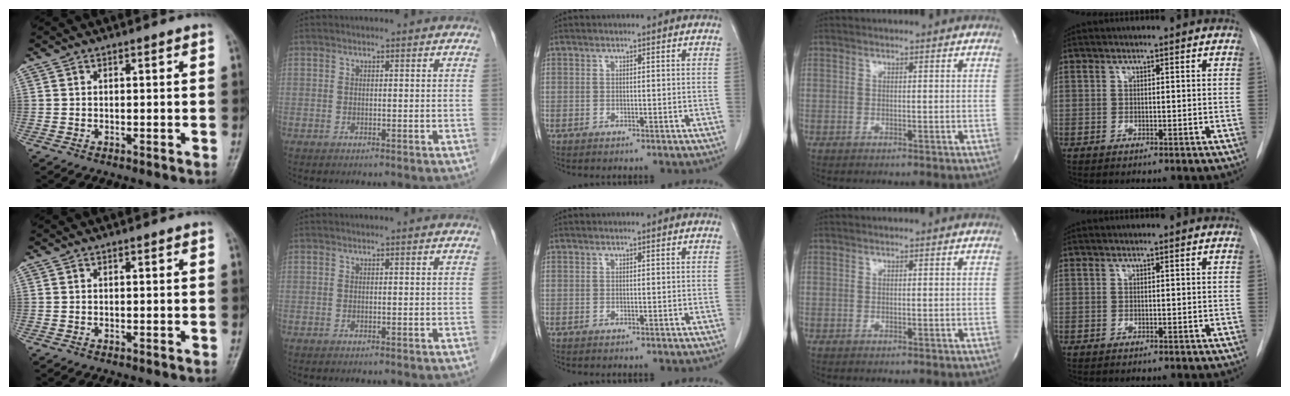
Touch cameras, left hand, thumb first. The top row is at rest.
{}